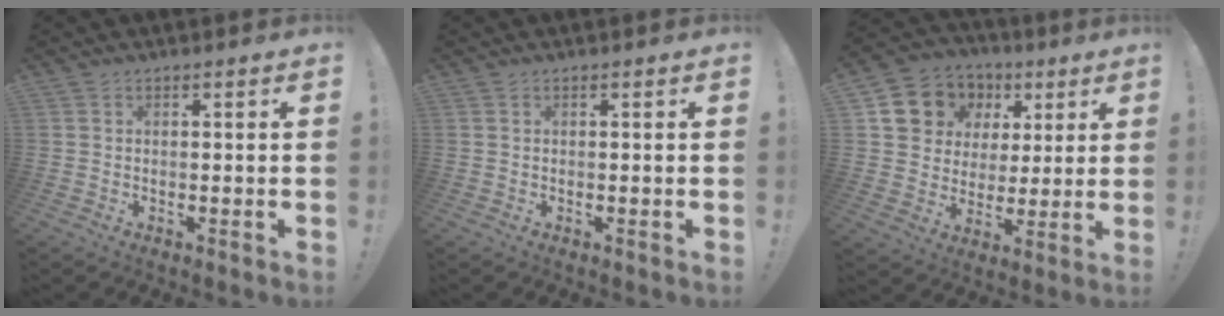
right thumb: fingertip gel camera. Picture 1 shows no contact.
{"total": 0.0}
{"total": 11.4, "force": [4.8, 9.9, 2.8], "torque": [-0.051, -0.027, 0.107]}